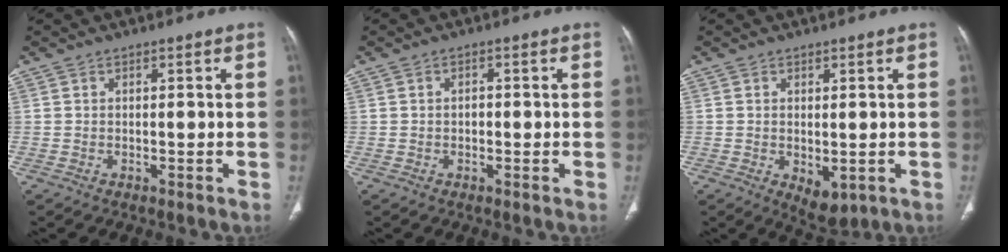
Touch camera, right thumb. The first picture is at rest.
{"total": 1.3, "force": [-0.2, 0.9, 0.9], "torque": [-0.008, 0.003, -0.005]}
{"total": 4.7, "force": [-1.0, 2.6, 3.8], "torque": [-0.045, -0.010, 0.001]}